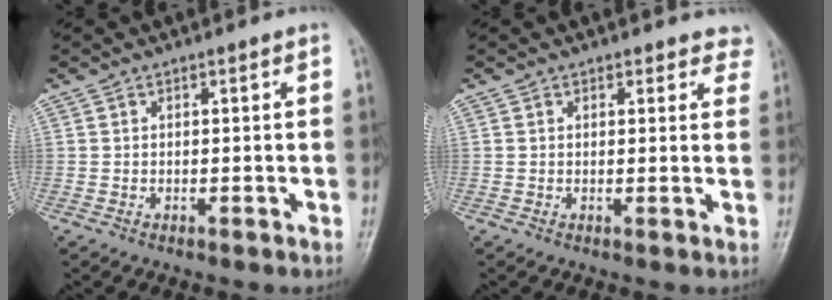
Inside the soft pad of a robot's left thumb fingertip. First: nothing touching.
{"total": 3.7, "force": [3.1, 1.9, 0.7], "torque": [0.034, -0.012, 0.021]}